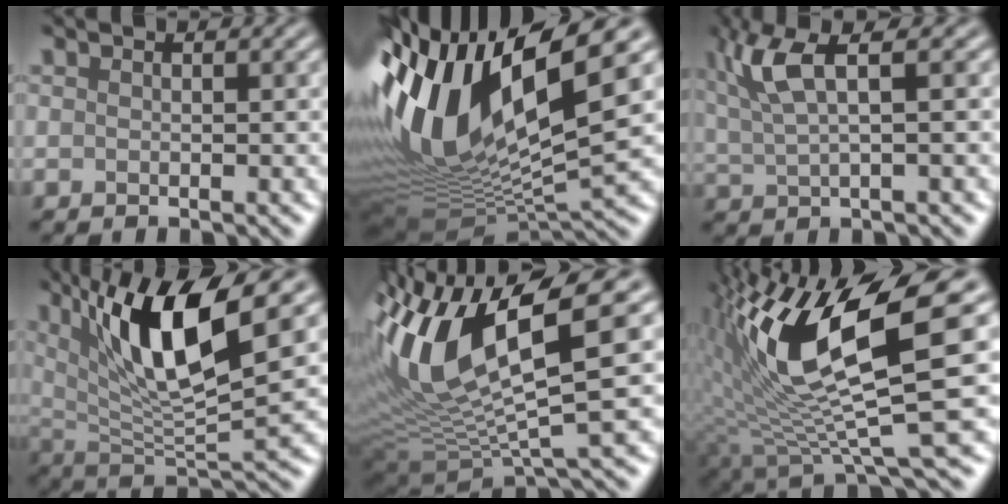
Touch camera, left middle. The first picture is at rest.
{"total": 17.2, "force": [4.3, 6.6, 15.3], "torque": [-0.316, 0.003, 0.077]}
{"total": 5.4, "force": [2.5, 1.3, 4.6], "torque": [-0.104, 0.012, 0.054]}
{"total": 10.6, "force": [4.1, 2.7, 9.4], "torque": [-0.156, -0.008, 0.077]}
{"total": 12.7, "force": [2.8, 4.1, 11.7], "torque": [-0.235, -0.004, 0.054]}
{"total": 13.4, "force": [3.0, 3.7, 12.5], "torque": [-0.243, -0.007, 0.060]}